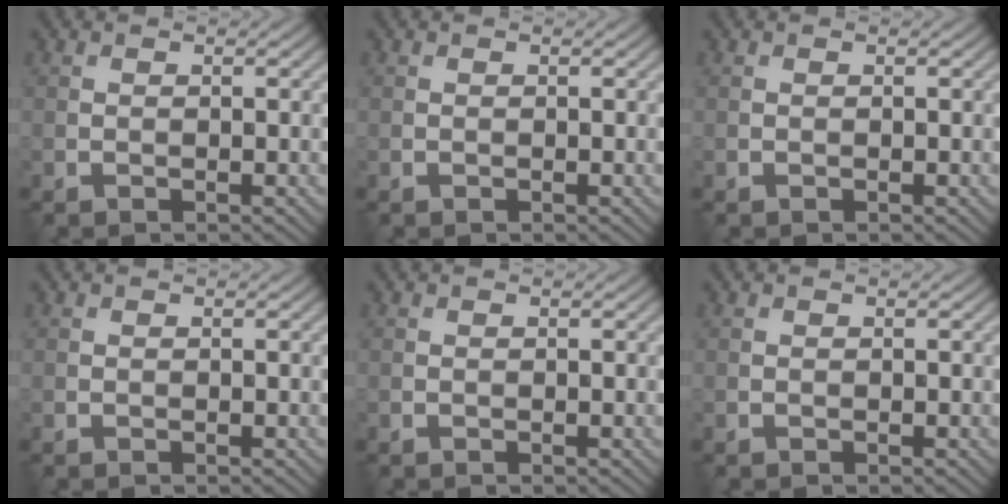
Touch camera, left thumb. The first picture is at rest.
{"total": 0.0}
{"total": 0.0}
{"total": 0.0}
{"total": 0.0}
{"total": 0.0}